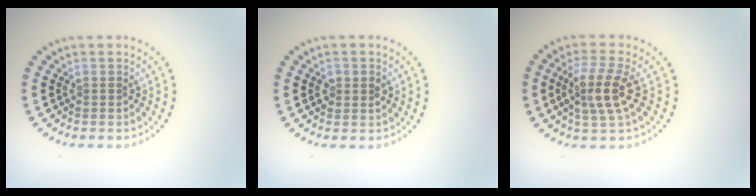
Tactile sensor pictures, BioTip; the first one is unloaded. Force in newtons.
{"total": 1.5, "press": 1.5, "slide": 0.2}
{"total": 3.7, "press": 3.3, "slide": 1.7}